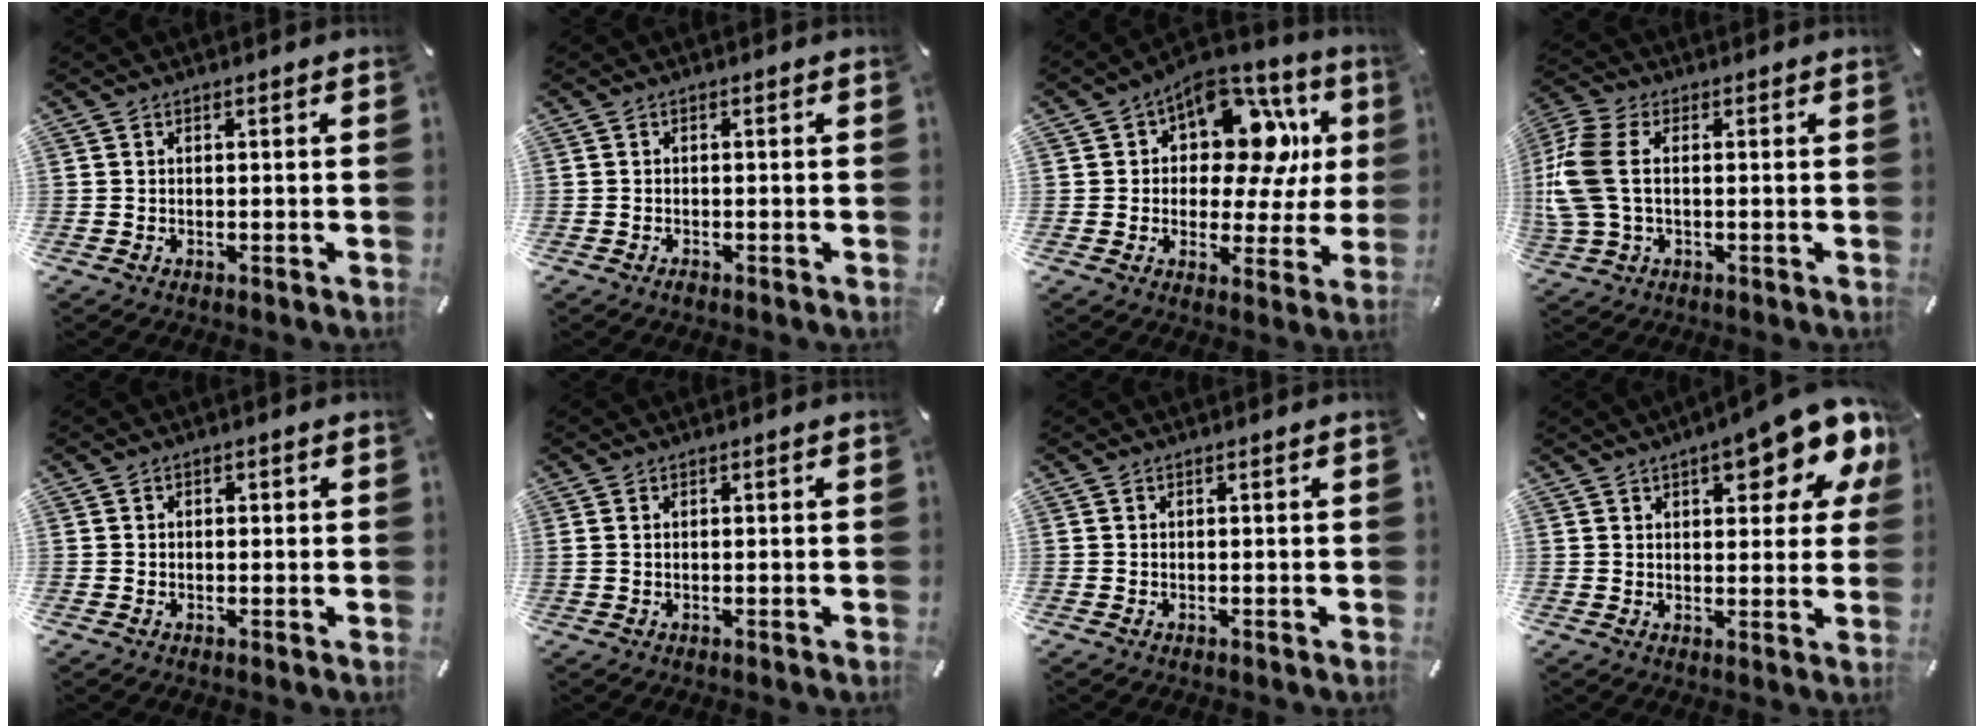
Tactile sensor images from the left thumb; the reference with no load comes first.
{"total": 1.0, "force": [-0.7, 0.4, 0.5], "torque": [-0.011, 0.002, -0.015]}
{"total": 15.5, "force": [6.3, 9.2, 10.7], "torque": [-0.145, -0.045, 0.106]}
{"total": 10.3, "force": [0.2, 6.3, 8.1], "torque": [-0.203, -0.008, 0.002]}
{"total": 0.7, "force": [-0.1, 0.7, 0.1], "torque": [-0.002, 0.006, -0.004]}
{"total": 0.6, "force": [0.2, -0.1, 0.5], "torque": [-0.010, -0.001, 0.003]}
{"total": 0.0}
{"total": 14.5, "force": [8.3, 5.4, 10.6], "torque": [-0.133, -0.046, 0.135]}